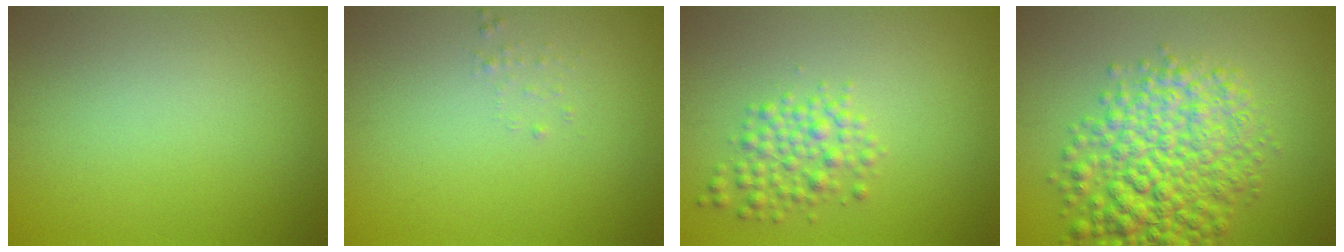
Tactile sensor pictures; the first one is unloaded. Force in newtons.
{"total": 0.5, "press": 0.5, "slide": 0.1}
{"total": 3.0, "press": 3.0, "slide": 0.1}
{"total": 8.5, "press": 8.5, "slide": 0.3}